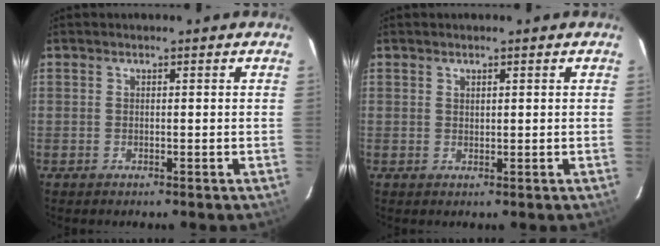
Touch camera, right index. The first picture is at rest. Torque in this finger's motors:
{"motor_torque": [-0.08, 0.03, -0.03, -0.01]}